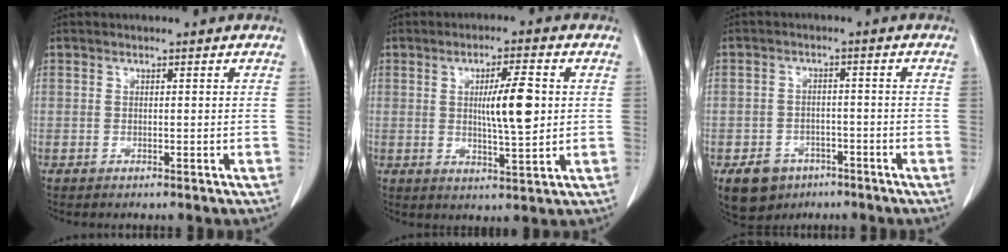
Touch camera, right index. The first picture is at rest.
{"total": 7.7, "force": [1.0, 1.1, 7.6], "torque": [-0.123, -0.001, 0.019]}
{"total": 6.2, "force": [-3.8, 4.5, 1.8], "torque": [-0.033, 0.004, -0.053]}